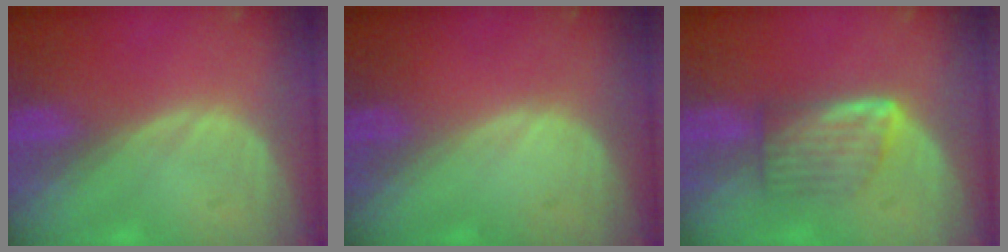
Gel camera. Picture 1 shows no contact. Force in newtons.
{"total": 0.0}
{"total": 5.9, "press": 5.5, "slide": 2.2}